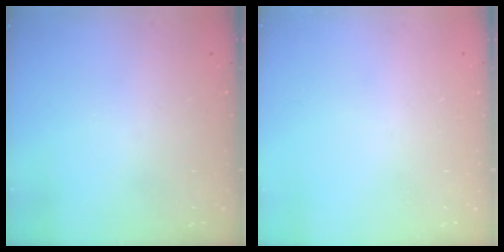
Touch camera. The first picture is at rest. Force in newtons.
{"total": 0.0}